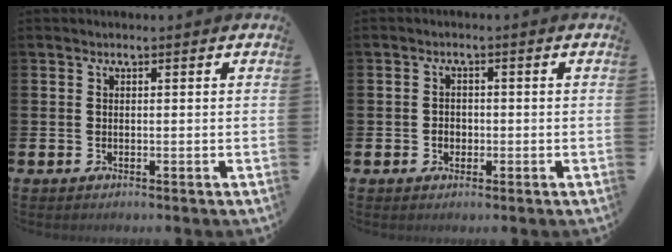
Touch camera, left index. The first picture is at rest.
{"total": 1.7, "force": [-0.5, 1.5, 0.7], "torque": [-0.007, 0.004, -0.014]}